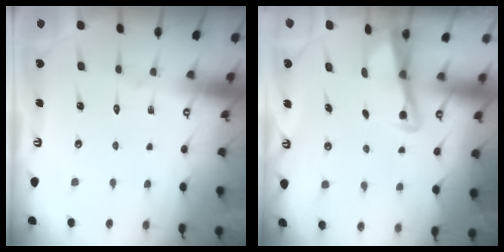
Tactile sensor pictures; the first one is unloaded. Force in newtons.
{"total": 3.0, "press": 3.0, "slide": 0.4}